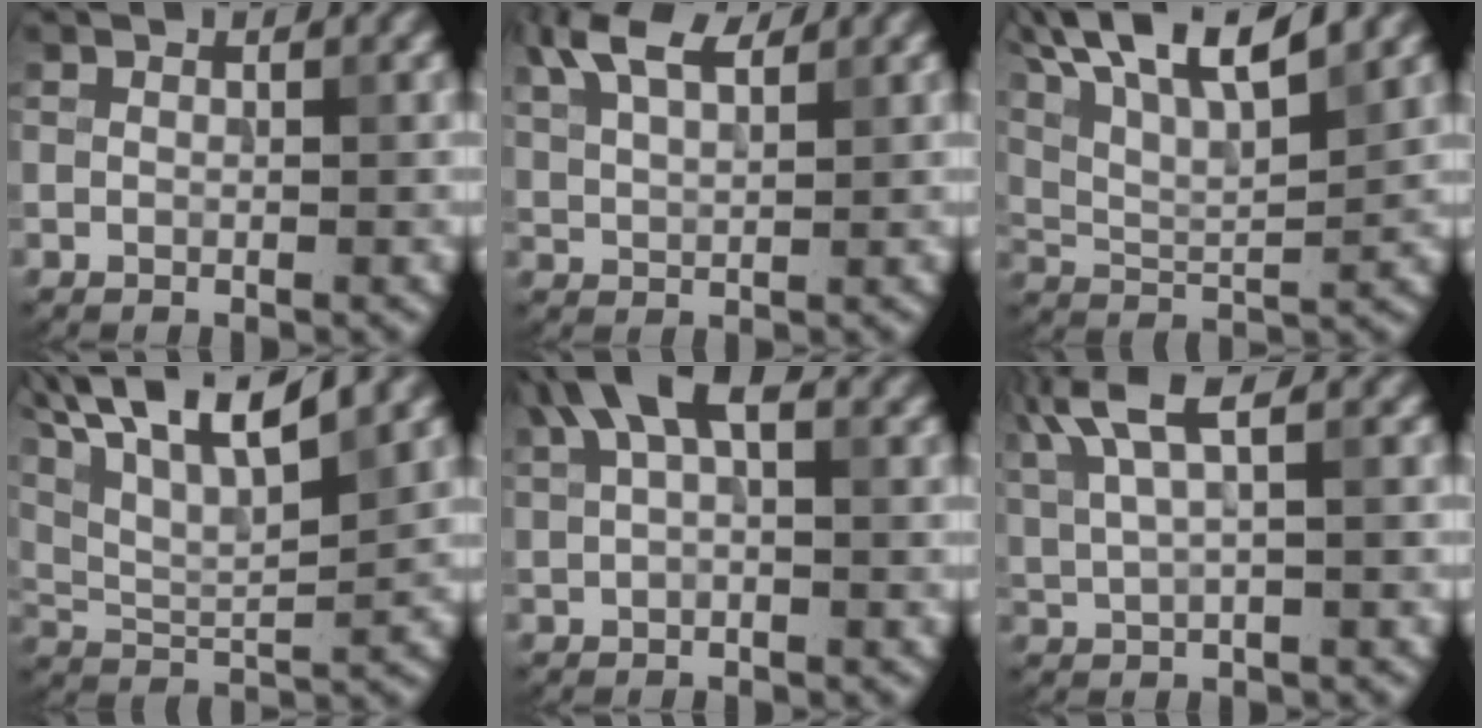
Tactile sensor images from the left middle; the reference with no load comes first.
{"total": 5.2, "force": [3.3, 2.1, 3.4], "torque": [-0.076, 0.017, 0.062]}
{"total": 11.9, "force": [7.7, 3.6, 8.4], "torque": [-0.153, 0.033, 0.099]}
{"total": 12.3, "force": [7.6, 3.8, 8.8], "torque": [-0.165, 0.033, 0.106]}
{"total": 4.9, "force": [2.3, 1.9, 3.9], "torque": [-0.070, 0.015, 0.035]}
{"total": 5.3, "force": [2.9, 1.4, 4.3], "torque": [-0.088, 0.014, 0.059]}